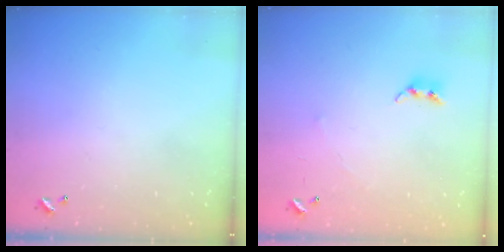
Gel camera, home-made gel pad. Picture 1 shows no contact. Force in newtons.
{"total": 5.0, "press": 4.9, "slide": 0.2}